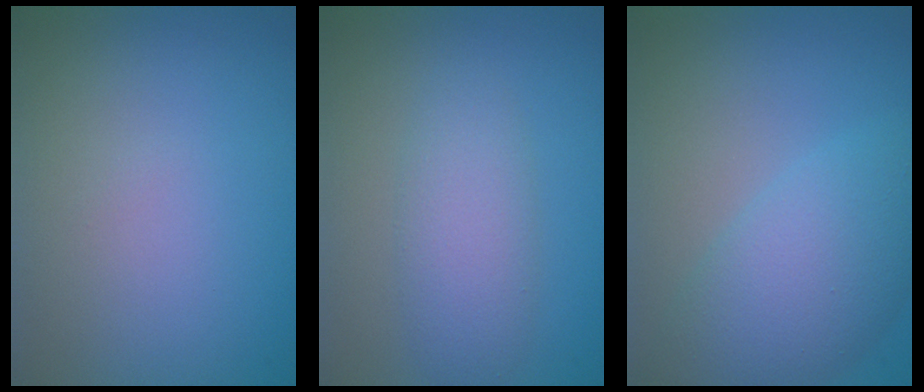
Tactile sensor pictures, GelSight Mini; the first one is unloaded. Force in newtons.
{"total": 3.4, "press": 3.4, "slide": 0.1}
{"total": 6.5, "press": 6.5, "slide": 0.2}